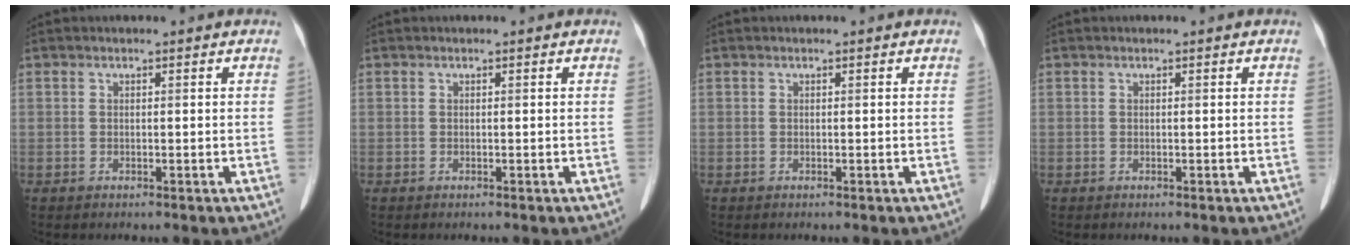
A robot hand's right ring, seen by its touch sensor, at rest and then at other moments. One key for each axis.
{"total": 0.0}
{"total": 0.0}
{"total": 0.0}